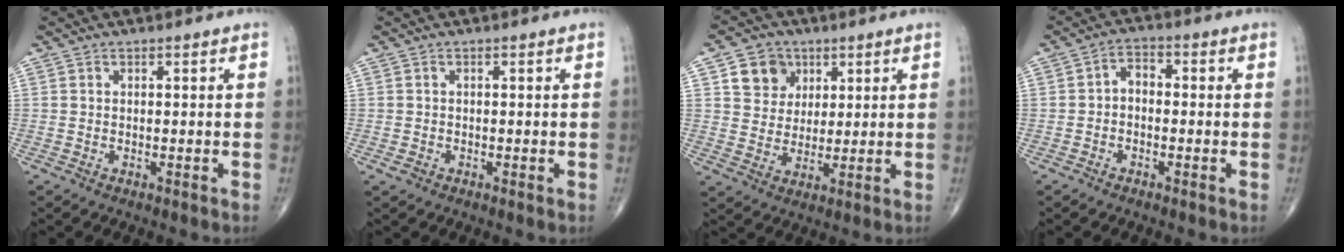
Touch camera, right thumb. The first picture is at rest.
{"total": 1.0, "force": [-0.5, 0.7, 0.5], "torque": [-0.008, 0.001, -0.008]}
{"total": 7.9, "force": [3.4, 6.8, 2.4], "torque": [-0.008, -0.010, 0.058]}
{"total": 3.6, "force": [-0.5, 2.5, 2.6], "torque": [-0.031, 0.019, -0.020]}